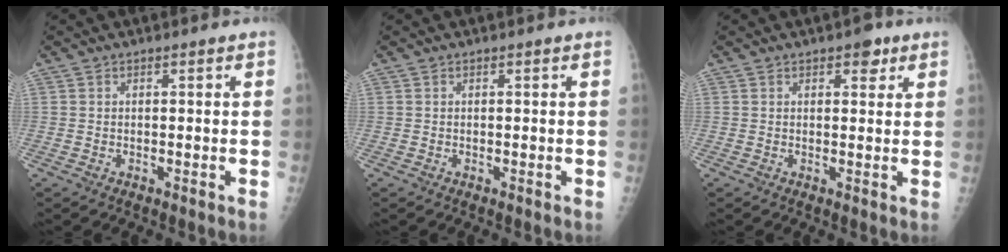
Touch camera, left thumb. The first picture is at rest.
{"total": 0.0}
{"total": 3.3, "force": [1.9, 1.8, 2.0], "torque": [-0.009, -0.005, 0.022]}